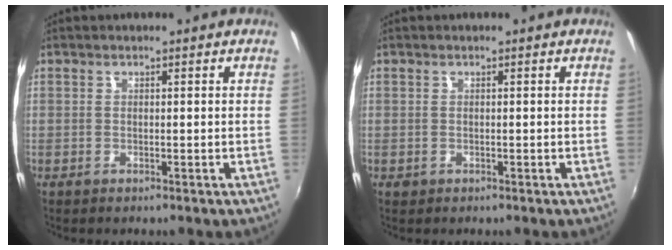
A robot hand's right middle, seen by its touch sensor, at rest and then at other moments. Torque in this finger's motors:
{"motor_torque": [0.26, -0.23, 0.04, 0.00]}